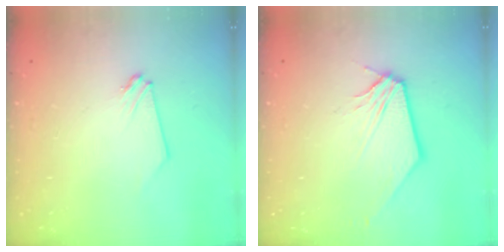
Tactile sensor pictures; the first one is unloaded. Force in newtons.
{"total": 1.2, "press": 1.2, "slide": 0.3}